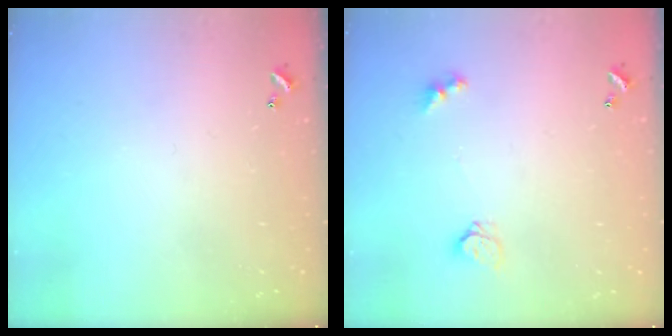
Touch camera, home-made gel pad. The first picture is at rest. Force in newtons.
{"total": 4.0, "press": 4.0, "slide": 0.3}